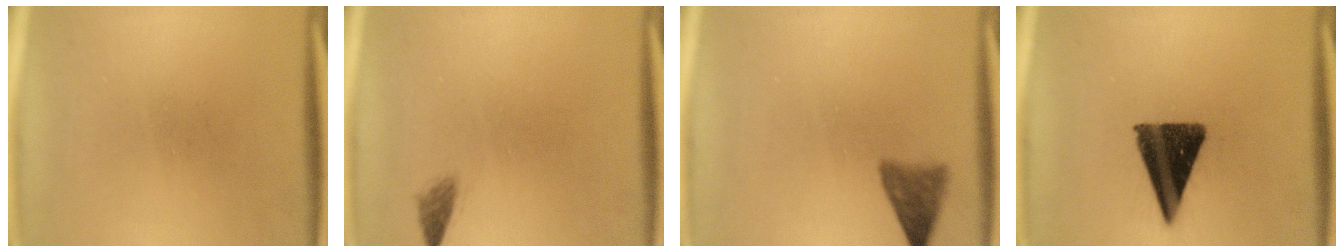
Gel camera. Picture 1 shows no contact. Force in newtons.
{"total": 1.3}
{"total": 3.5}
{"total": 13.0}